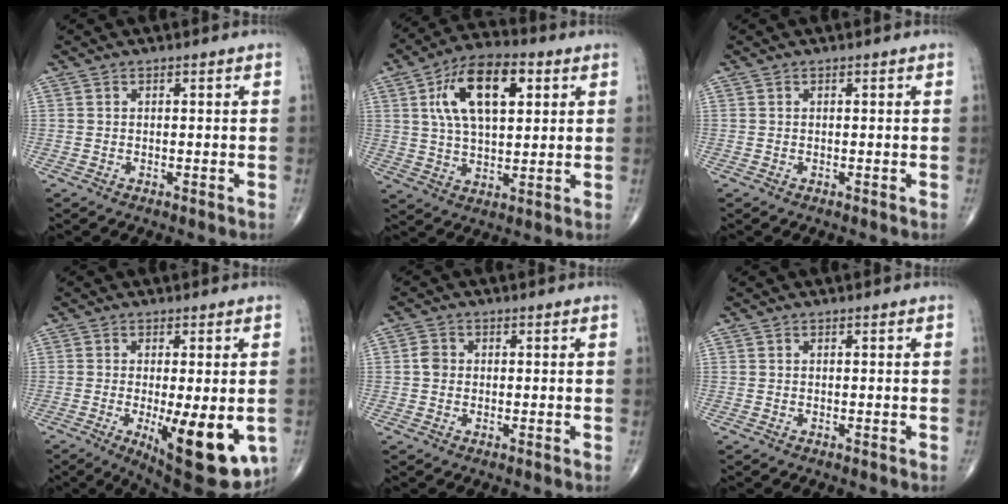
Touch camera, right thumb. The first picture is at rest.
{"total": 15.4, "force": [4.9, 7.7, 12.4], "torque": [-0.206, 0.003, 0.084]}
{"total": 0.0}
{"total": 15.2, "force": [-3.9, 4.9, 13.9], "torque": [-0.167, -0.024, -0.040]}
{"total": 2.2, "force": [-0.1, 1.9, 1.1], "torque": [-0.013, 0.004, -0.005]}
{"total": 0.0}